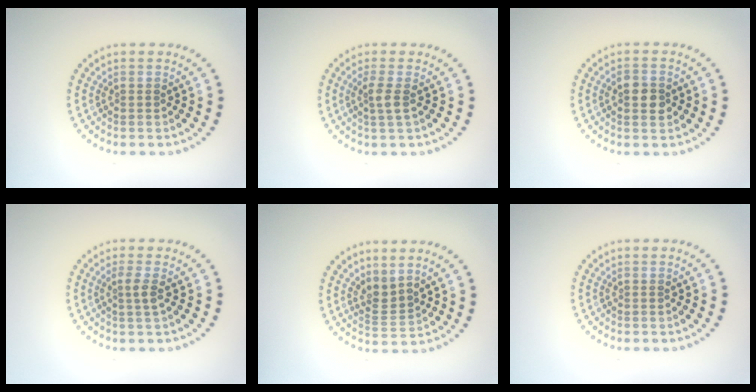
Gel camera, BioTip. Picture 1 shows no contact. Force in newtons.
{"total": 1.7, "press": 1.4, "slide": 0.9}
{"total": 2.6, "press": 2.6, "slide": 0.2}
{"total": 1.4, "press": 1.1, "slide": 0.9}
{"total": 2.2, "press": 1.6, "slide": 1.6}
{"total": 0.0}